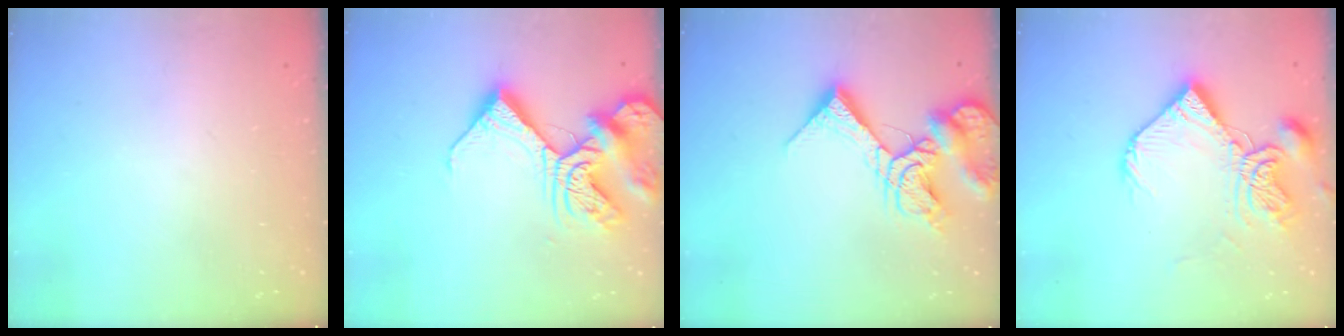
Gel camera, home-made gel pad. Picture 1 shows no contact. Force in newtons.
{"total": 14.8, "press": 14.7, "slide": 1.6}
{"total": 15.6, "press": 15.5, "slide": 1.8}
{"total": 14.2, "press": 14.1, "slide": 1.5}